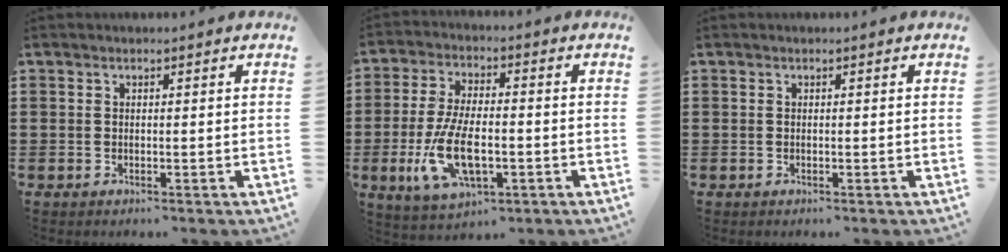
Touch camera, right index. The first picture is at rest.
{"total": 10.5, "force": [-2.9, 4.7, 8.9], "torque": [-0.202, -0.013, -0.054]}
{"total": 0.0}